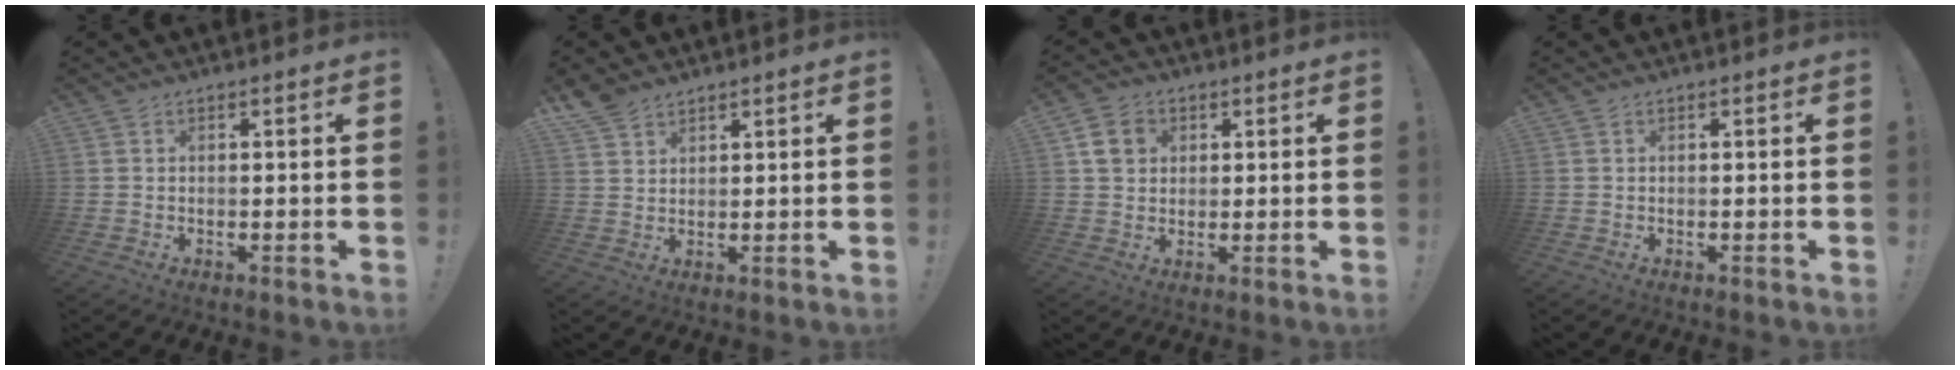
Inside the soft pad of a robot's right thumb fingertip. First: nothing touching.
{"total": 4.8, "force": [4.0, 2.2, 1.5], "torque": [-0.026, -0.025, 0.077]}
{"total": 6.4, "force": [2.3, 5.2, 3.0], "torque": [-0.050, 0.006, 0.047]}
{"total": 0.0}